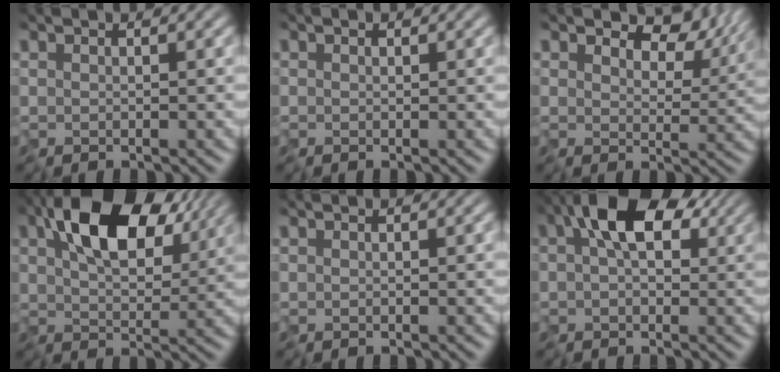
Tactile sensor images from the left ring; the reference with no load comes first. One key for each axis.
{"total": 0.0}
{"total": 6.2, "fx": 4.0, "fy": 3.3, "fz": 3.3, "tx": -0.062, "ty": 0.000, "tz": 0.059}
{"total": 10.4, "fx": 3.7, "fy": 5.9, "fz": 7.7, "tx": -0.132, "ty": 0.013, "tz": 0.063}
{"total": 0.0}
{"total": 7.6, "fx": 2.3, "fy": 4.5, "fz": 5.7, "tx": -0.105, "ty": 0.017, "tz": 0.027}